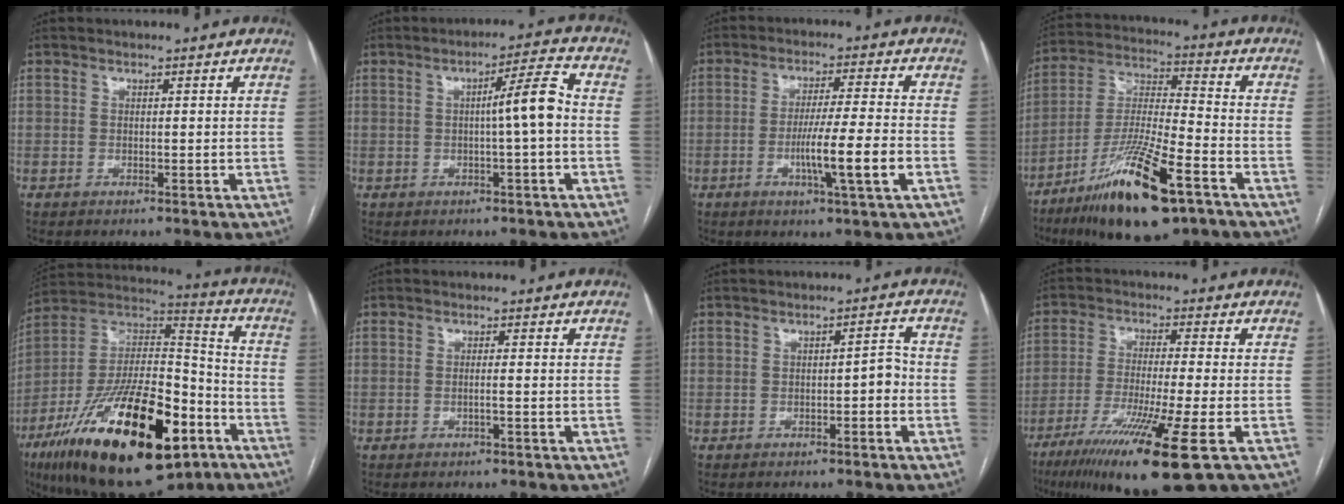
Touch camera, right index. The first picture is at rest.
{"total": 6.2, "force": [-0.3, -0.2, 6.1], "torque": [-0.091, 0.014, -0.006]}
{"total": 9.2, "force": [-2.7, -0.7, 8.8], "torque": [-0.152, -0.011, -0.049]}
{"total": 18.0, "force": [-10.3, 2.9, 14.6], "torque": [-0.286, -0.032, -0.180]}
{"total": 32.1, "force": [-15.7, 11.3, 25.7], "torque": [-0.447, -0.013, -0.252]}
{"total": 1.1, "force": [-0.3, -0.1, 1.1], "torque": [-0.020, 0.000, -0.004]}
{"total": 2.9, "force": [-0.8, 0.9, 2.6], "torque": [-0.031, 0.012, -0.012]}
{"total": 15.5, "force": [-8.2, 0.0, 13.2], "torque": [-0.234, -0.042, -0.141]}